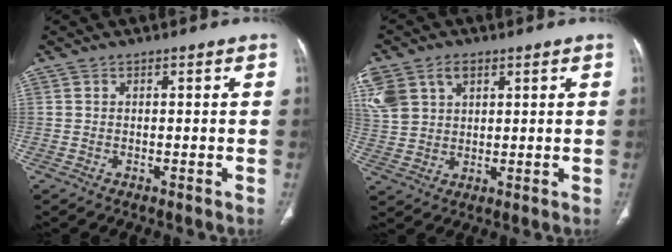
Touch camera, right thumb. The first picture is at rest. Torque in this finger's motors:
{"motor_torque": [1.29, 1.70, 1.26, 0.75, 0.11]}